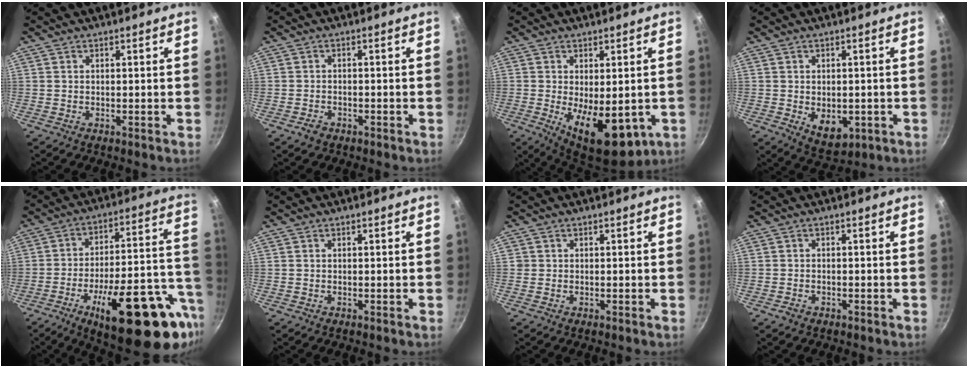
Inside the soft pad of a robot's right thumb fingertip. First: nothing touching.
{"total": 2.0, "force": [-1.4, 1.3, 0.7], "torque": [-0.016, 0.016, -0.019]}
{"total": 14.0, "force": [-3.0, 6.9, 11.8], "torque": [-0.149, -0.020, -0.023]}
{"total": 6.7, "force": [-1.3, 4.5, 4.8], "torque": [-0.054, -0.009, -0.004]}
{"total": 27.4, "force": [-11.7, 9.4, 22.9], "torque": [-0.289, 0.041, -0.167]}
{"total": 0.0}
{"total": 0.6, "force": [0.0, 0.6, 0.0], "torque": [0.005, 0.002, -0.002]}
{"total": 1.4, "force": [-0.9, 0.9, 0.5], "torque": [-0.015, 0.009, -0.012]}